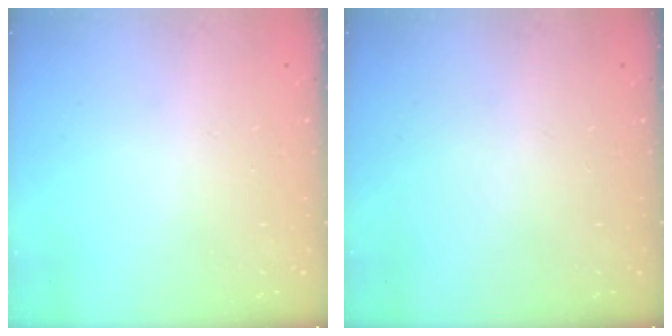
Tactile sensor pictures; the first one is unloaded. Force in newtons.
{"total": 0.0}